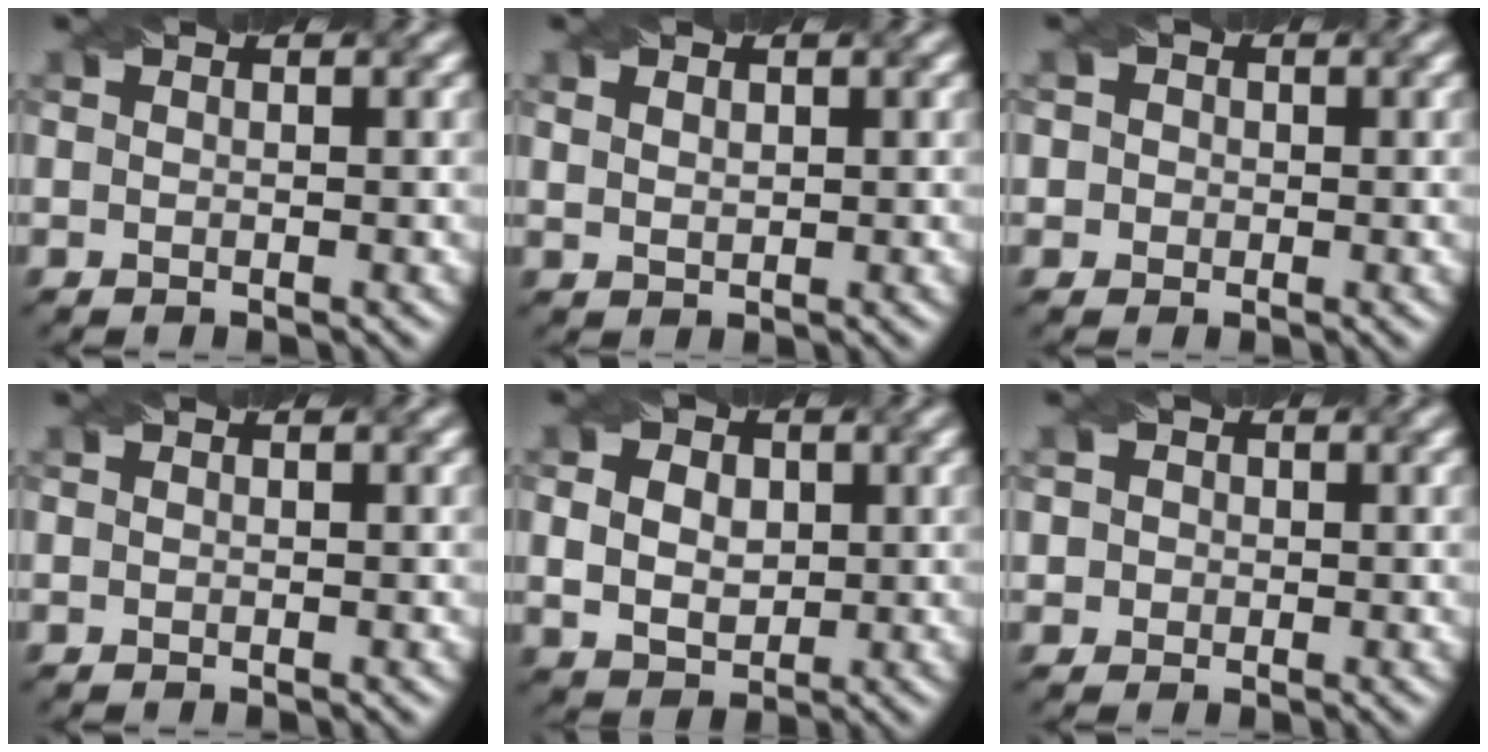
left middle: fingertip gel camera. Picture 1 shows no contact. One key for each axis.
{"total": 1.2, "fx": 0.7, "fy": 0.7, "fz": 0.7, "tx": -0.015, "ty": 0.001, "tz": 0.019}
{"total": 2.4, "fx": 0.7, "fy": 2.2, "fz": 0.8, "tx": 0.005, "ty": 0.017, "tz": -0.001}
{"total": 0.0}
{"total": 5.2, "fx": 1.2, "fy": 3.9, "fz": 3.2, "tx": -0.064, "ty": 0.014, "tz": 0.013}
{"total": 2.4, "fx": 0.7, "fy": 2.1, "fz": 0.8, "tx": 0.000, "ty": 0.014, "tz": 0.006}